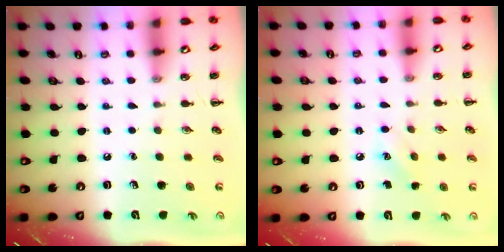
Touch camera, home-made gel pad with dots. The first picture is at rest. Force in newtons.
{"total": 5.7, "press": 5.5, "slide": 1.5}